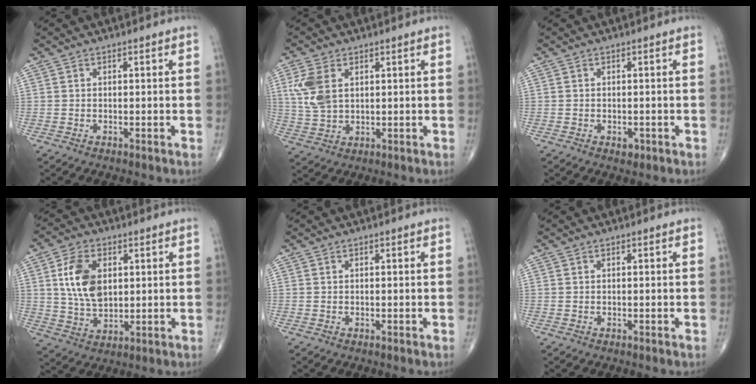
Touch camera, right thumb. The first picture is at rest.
{"total": 7.3, "force": [2.2, 4.4, 5.3], "torque": [-0.120, -0.002, 0.052]}
{"total": 1.5, "force": [-0.6, 1.0, 0.9], "torque": [-0.009, 0.000, -0.006]}
{"total": 10.6, "force": [2.4, 6.6, 7.9], "torque": [-0.138, -0.010, 0.049]}
{"total": 0.0}
{"total": 0.0}